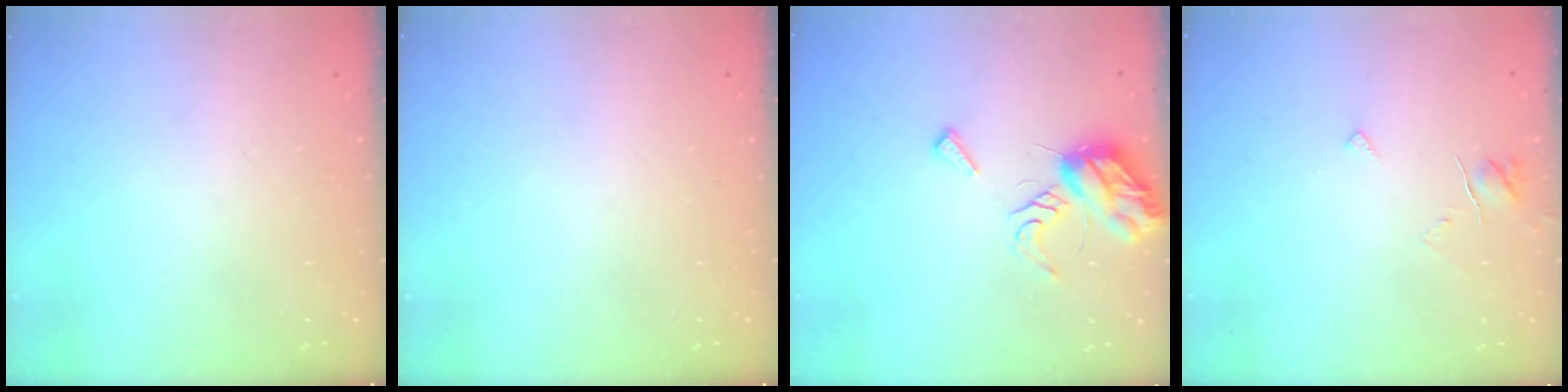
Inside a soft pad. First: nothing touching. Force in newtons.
{"total": 0.0}
{"total": 9.2, "press": 9.2, "slide": 0.4}
{"total": 3.6, "press": 3.6, "slide": 0.3}